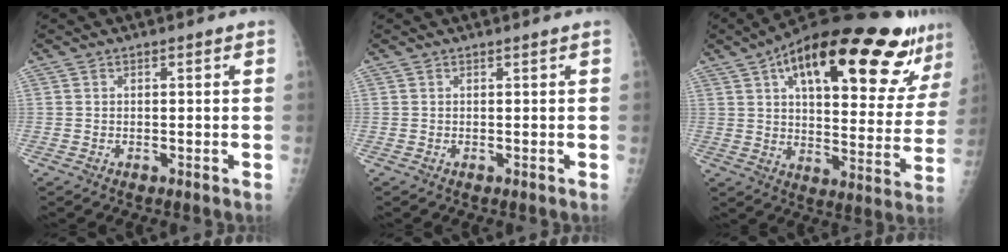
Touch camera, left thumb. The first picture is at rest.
{"total": 0.0}
{"total": 31.4, "force": [17.8, 10.5, 23.7], "torque": [-0.326, -0.023, 0.264]}